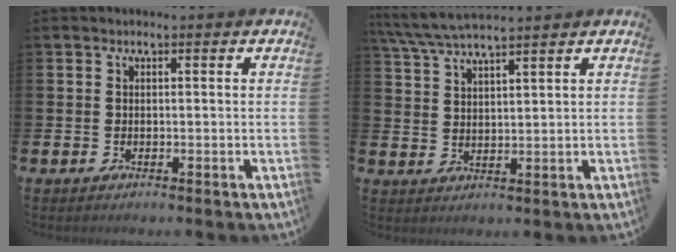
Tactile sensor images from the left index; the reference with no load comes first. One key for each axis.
{"total": 5.2, "fx": 4.8, "fy": 0.2, "fz": 1.8, "tx": -0.055, "ty": -0.015, "tz": 0.088}